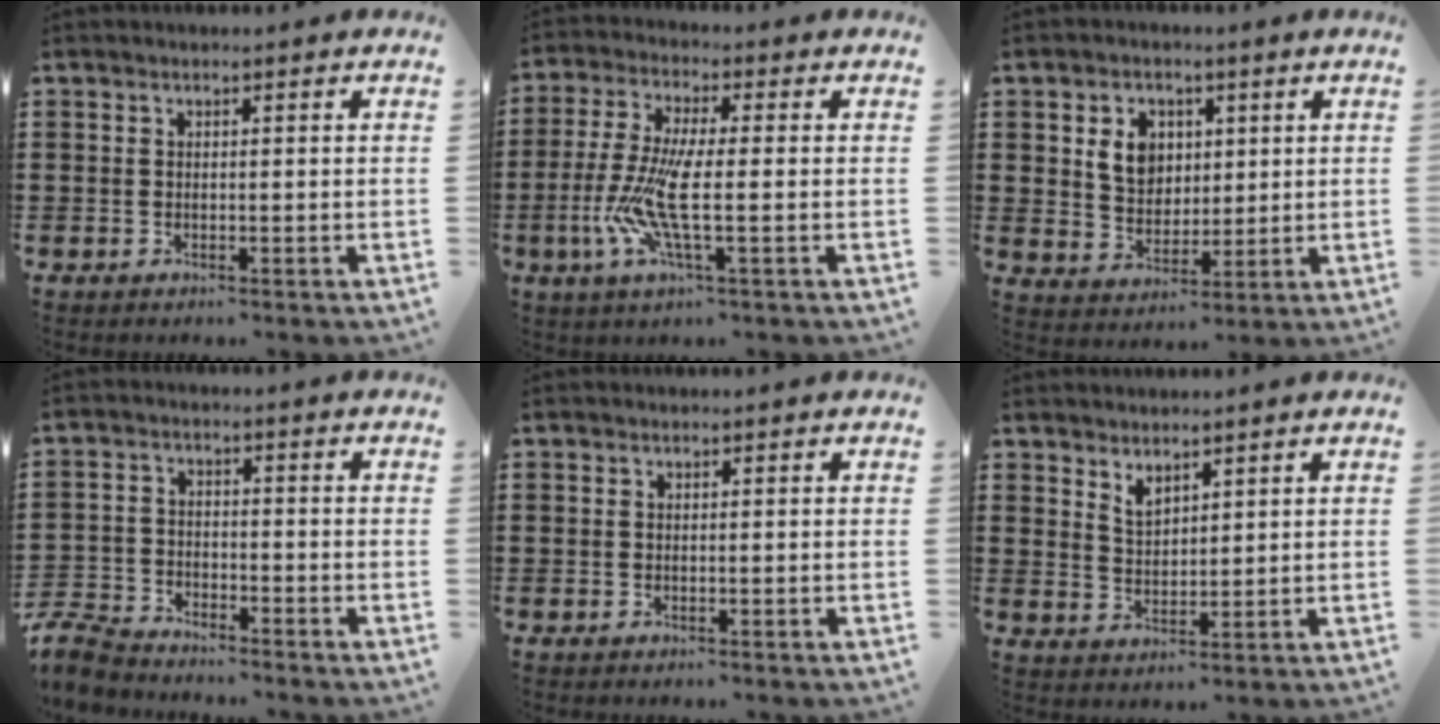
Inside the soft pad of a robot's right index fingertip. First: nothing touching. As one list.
[{"total": 9.5, "force": [-2.1, 2.0, 9.1], "torque": [-0.208, -0.022, -0.047]}, {"total": 6.1, "force": [1.9, 5.1, 2.8], "torque": [-0.069, 0.014, 0.031]}, {"total": 4.8, "force": [-4.6, 1.0, 0.7], "torque": [-0.042, -0.002, -0.102]}, {"total": 0.0}, {"total": 2.8, "force": [2.3, 1.4, 0.8], "torque": [-0.023, 0.005, 0.043]}]